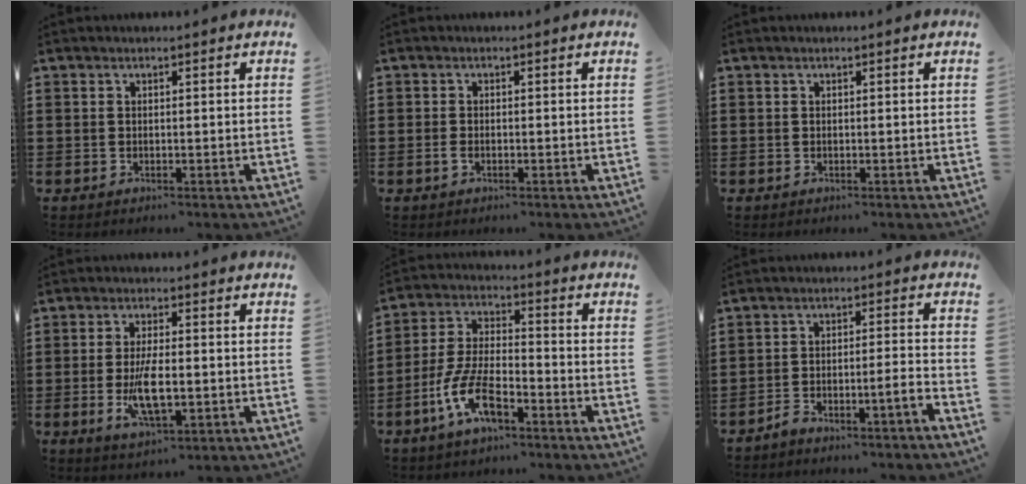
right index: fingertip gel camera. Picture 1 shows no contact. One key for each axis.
{"total": 1.0, "fx": -0.5, "fy": 0.5, "fz": 0.8, "tx": -0.023, "ty": -0.006, "tz": -0.011}
{"total": 0.0}
{"total": 7.3, "fx": -1.3, "fy": 2.7, "fz": 6.6, "tx": -0.139, "ty": -0.009, "tz": -0.025}
{"total": 9.1, "fx": -4.9, "fy": 3.4, "fz": 6.9, "tx": -0.167, "ty": -0.006, "tz": -0.096}
{"total": 3.7, "fx": -3.4, "fy": -0.4, "fz": 1.4, "tx": -0.028, "ty": 0.003, "tz": -0.069}